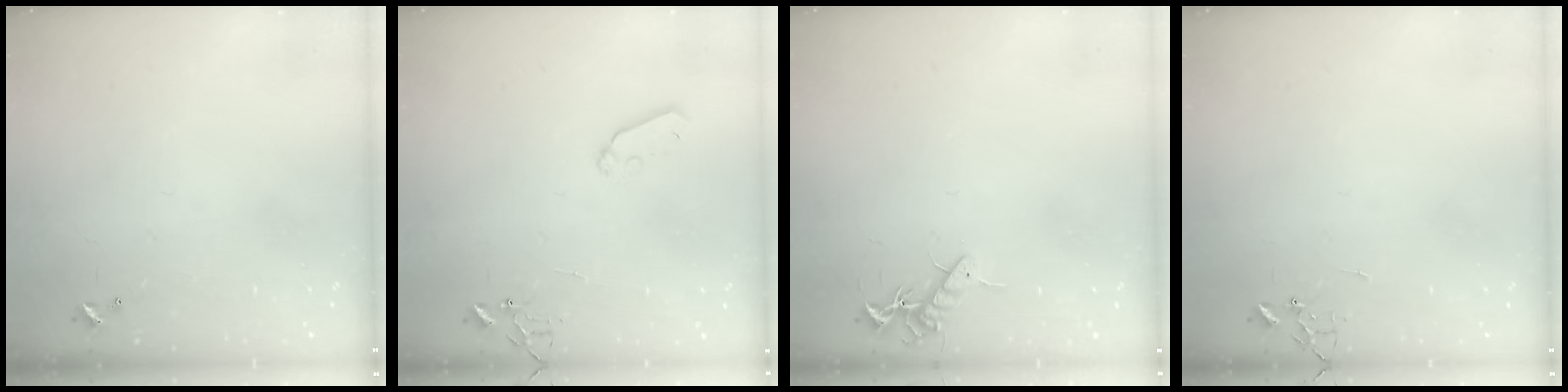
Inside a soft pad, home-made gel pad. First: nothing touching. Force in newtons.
{"total": 6.5, "press": 6.5, "slide": 0.6}
{"total": 8.1, "press": 8.1, "slide": 0.8}
{"total": 0.0}